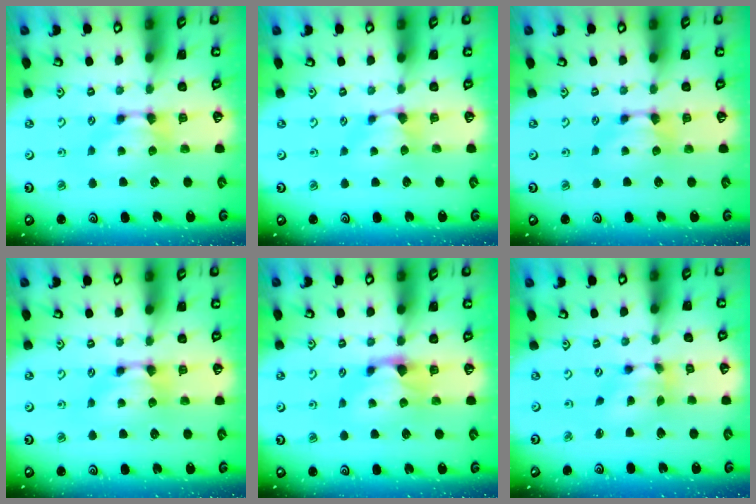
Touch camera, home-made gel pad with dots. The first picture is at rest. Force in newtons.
{"total": 0.9, "press": 0.4, "slide": 0.8}
{"total": 0.0}
{"total": 0.6, "press": 0.1, "slide": 0.6}
{"total": 1.2, "press": 0.4, "slide": 1.2}
{"total": 4.9, "press": 4.4, "slide": 2.1}